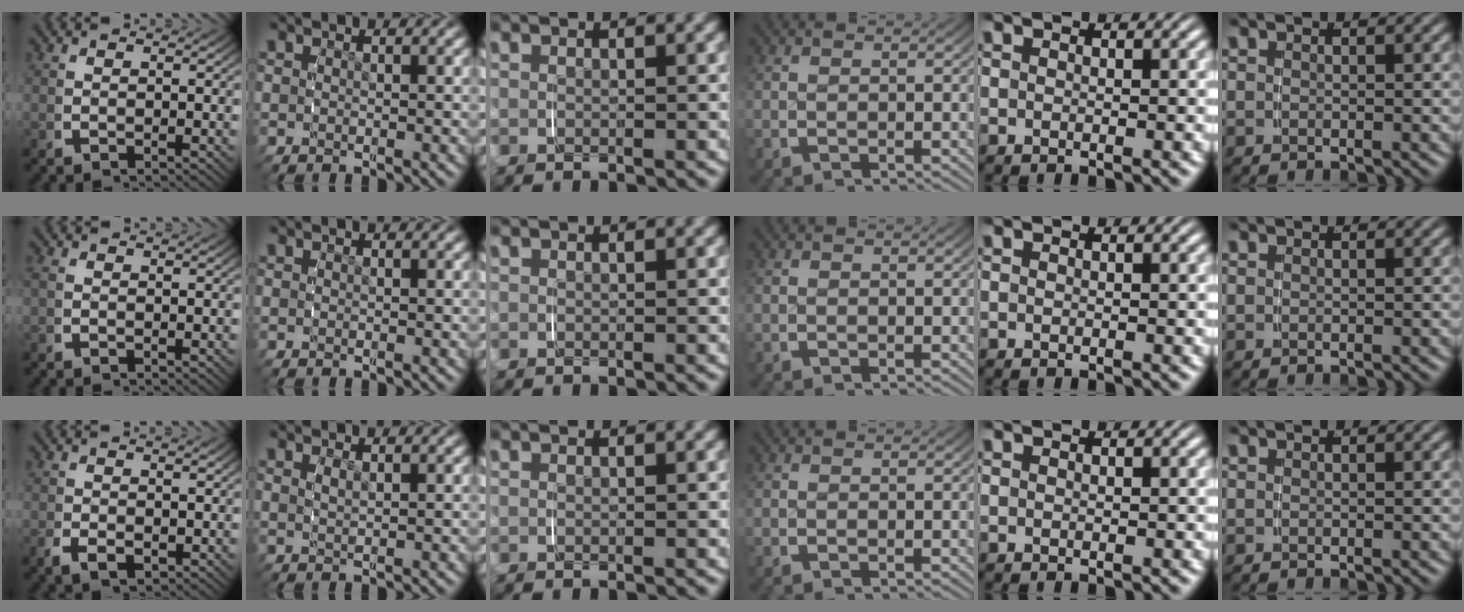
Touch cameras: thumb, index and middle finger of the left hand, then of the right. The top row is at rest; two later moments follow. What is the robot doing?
{"motion": "grasp_and_lifting", "object": "pen bag"}